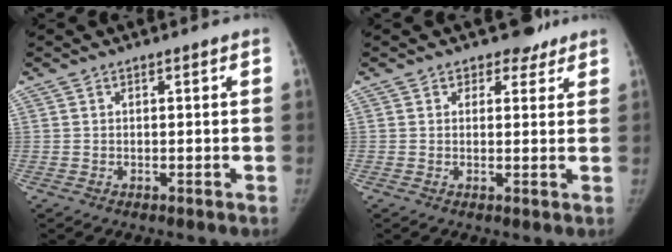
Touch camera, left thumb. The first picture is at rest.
{"total": 3.2, "force": [2.5, 2.1, 0.1], "torque": [0.025, -0.011, 0.029]}